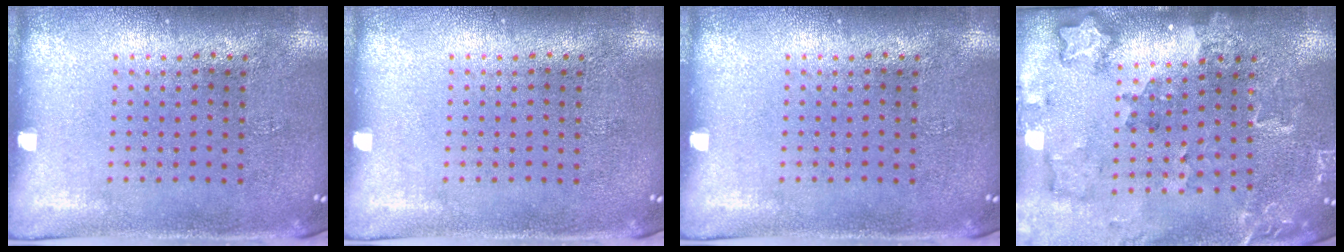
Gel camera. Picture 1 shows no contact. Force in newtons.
{"total": 0.0}
{"total": 0.0}
{"total": 1.8, "press": 1.8, "slide": 0.2}